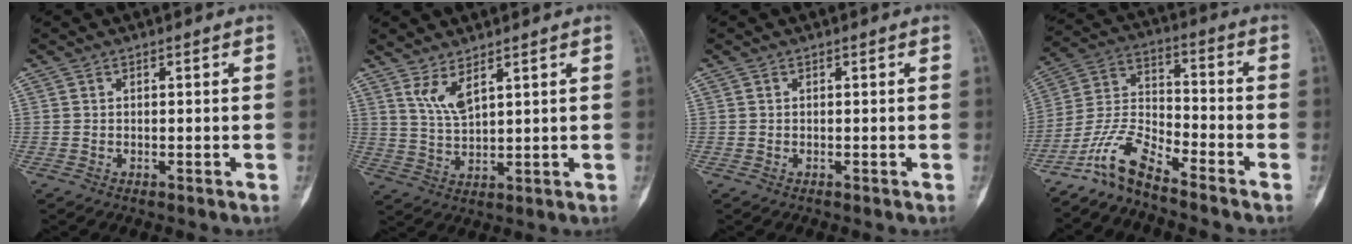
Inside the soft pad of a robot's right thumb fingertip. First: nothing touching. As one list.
[{"total": 4.9, "force": [3.0, 1.3, 3.6], "torque": [-0.076, -0.027, 0.071]}, {"total": 0.0}, {"total": 9.0, "force": [-7.7, 1.5, 4.3], "torque": [-0.100, 0.065, -0.161]}]